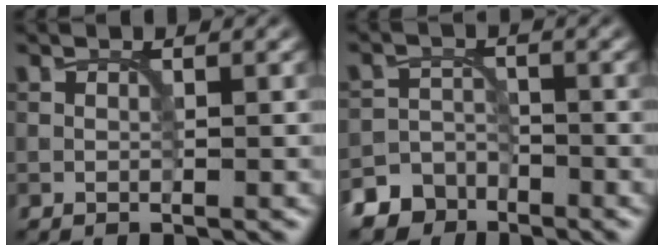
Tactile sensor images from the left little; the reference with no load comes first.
{"total": 6.1, "force": [-4.8, 3.9, 0.3], "torque": [0.014, -0.008, -0.088]}